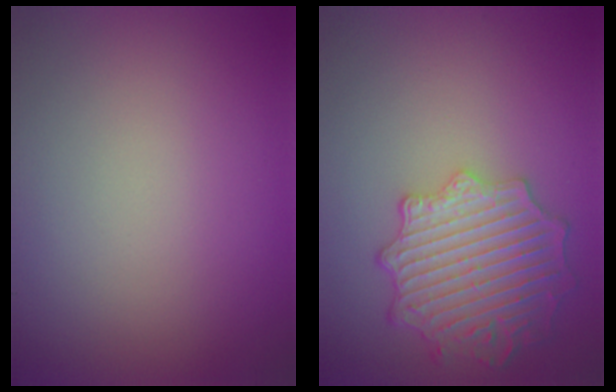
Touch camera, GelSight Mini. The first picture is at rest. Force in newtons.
{"total": 5.7, "press": 5.3, "slide": 2.1}